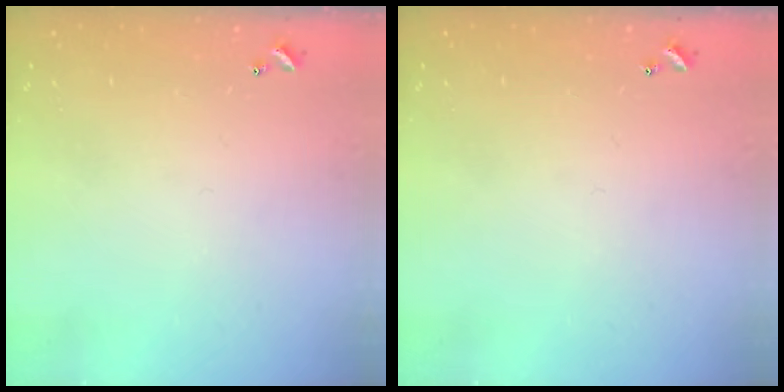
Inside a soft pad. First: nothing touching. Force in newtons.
{"total": 0.0}